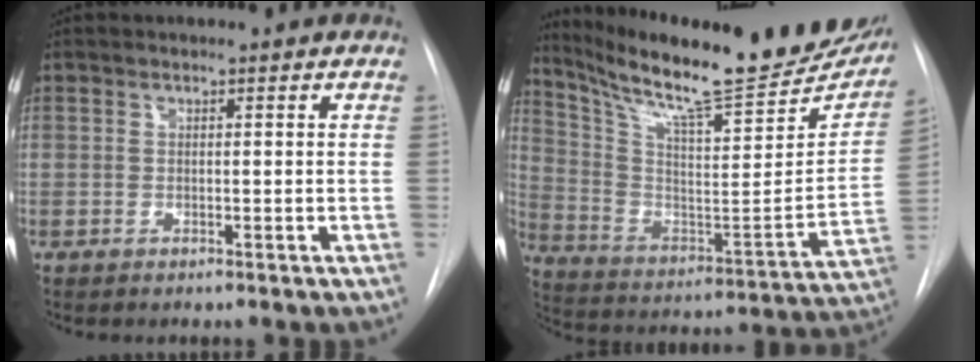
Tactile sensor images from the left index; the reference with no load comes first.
{"total": 29.3, "force": [24.7, 4.4, 15.1], "torque": [-0.250, -0.060, 0.352]}